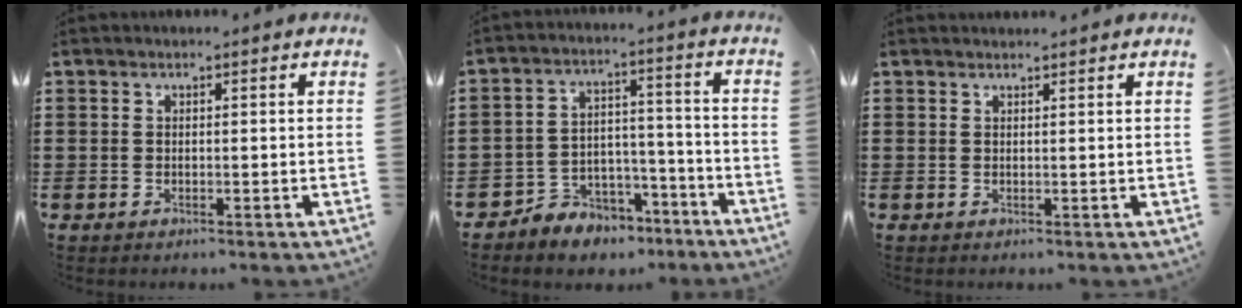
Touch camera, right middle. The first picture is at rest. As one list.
[{"total": 5.1, "force": [-4.5, 2.5, 0.0], "torque": [-0.009, 0.016, -0.090]}, {"total": 0.8, "force": [0.8, -0.1, 0.0], "torque": [-0.001, -0.001, 0.016]}]